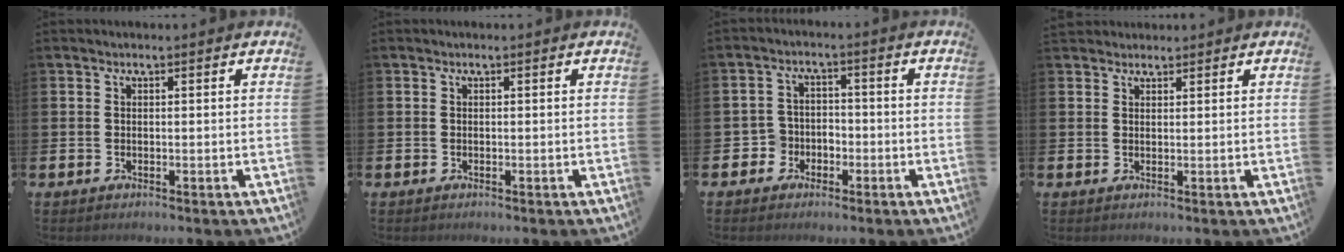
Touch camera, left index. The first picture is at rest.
{"total": 0.0}
{"total": 3.6, "force": [-2.0, 3.0, 0.1], "torque": [-0.019, 0.008, -0.046]}
{"total": 2.0, "force": [1.8, 0.7, -0.1], "torque": [0.013, -0.007, 0.031]}